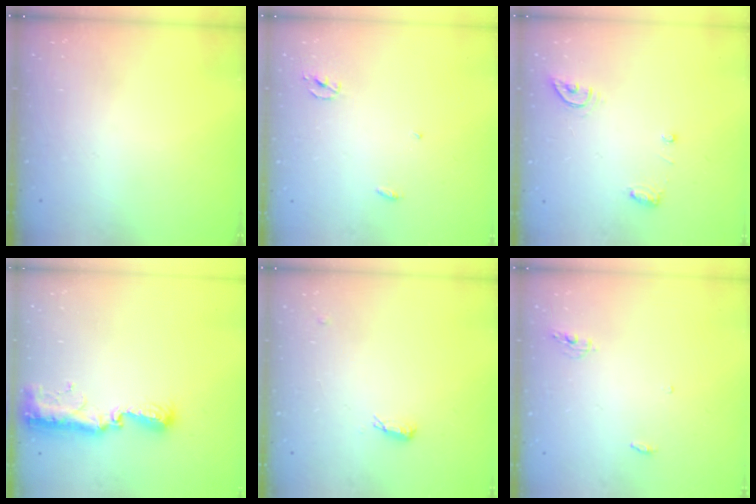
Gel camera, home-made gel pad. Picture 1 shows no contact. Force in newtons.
{"total": 2.5, "press": 2.5, "slide": 0.1}
{"total": 6.4, "press": 6.4, "slide": 0.6}
{"total": 12.8, "press": 11.4, "slide": 5.9}
{"total": 6.1, "press": 5.8, "slide": 1.6}
{"total": 4.2, "press": 4.2, "slide": 0.4}